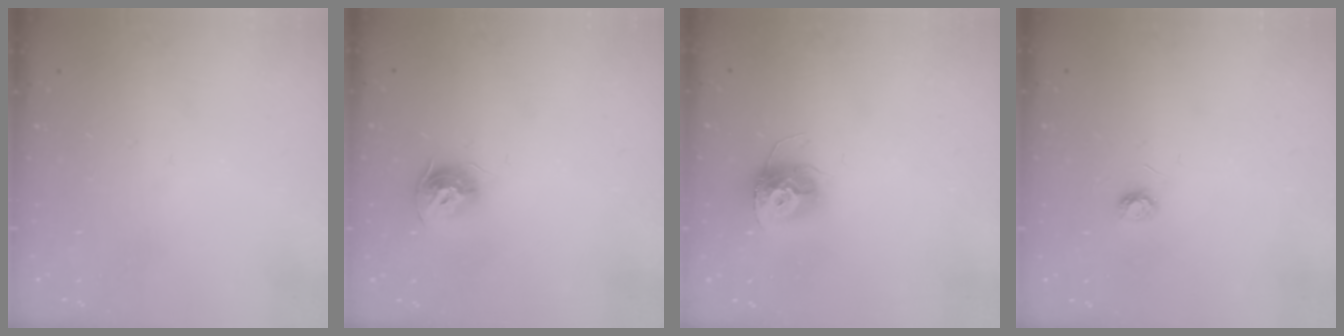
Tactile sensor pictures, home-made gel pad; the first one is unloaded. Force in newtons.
{"total": 8.9, "press": 8.8, "slide": 1.2}
{"total": 11.8, "press": 11.8, "slide": 0.9}
{"total": 3.5, "press": 3.4, "slide": 0.3}